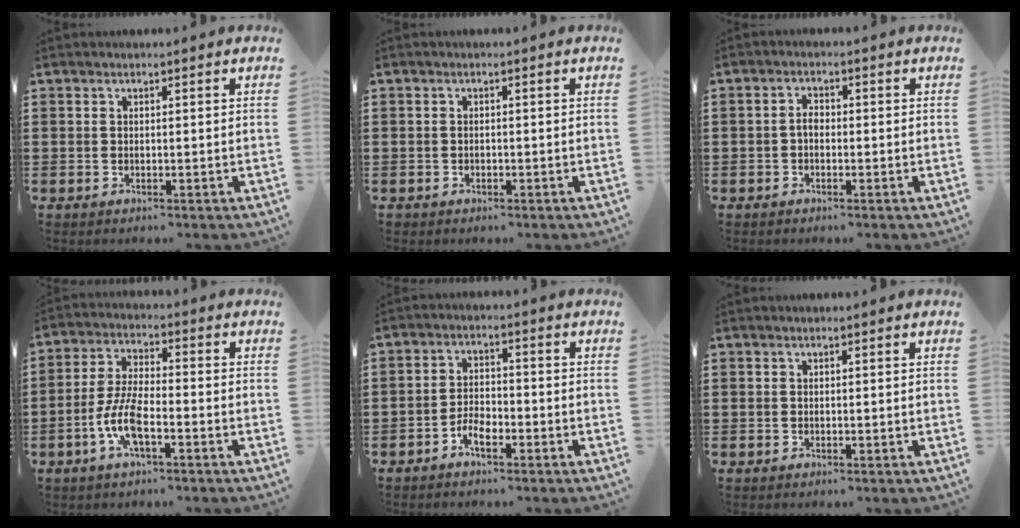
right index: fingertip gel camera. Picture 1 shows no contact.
{"total": 0.7, "force": [-0.5, 0.4, 0.1], "torque": [-0.004, 0.002, -0.013]}
{"total": 1.9, "force": [-0.5, 1.1, 1.5], "torque": [-0.037, 0.000, -0.014]}
{"total": 7.6, "force": [-3.0, 2.2, 6.6], "torque": [-0.157, -0.015, -0.062]}
{"total": 3.5, "force": [-2.3, 1.5, 2.2], "torque": [-0.047, 0.004, -0.047]}
{"total": 0.0}